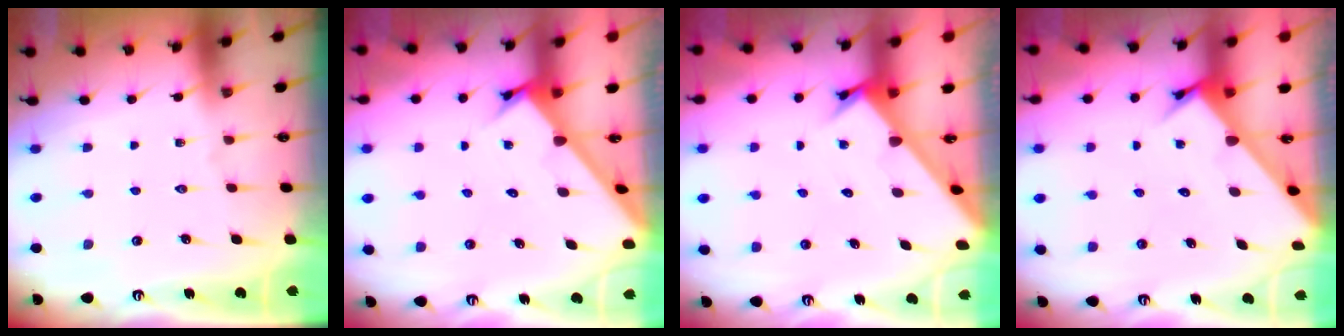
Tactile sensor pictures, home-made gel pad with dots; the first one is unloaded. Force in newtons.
{"total": 2.5, "press": 2.5, "slide": 0.2}
{"total": 2.2, "press": 2.2, "slide": 0.2}
{"total": 3.5, "press": 3.5, "slide": 0.3}